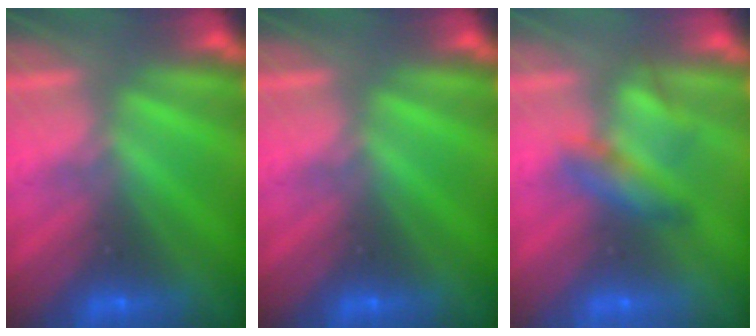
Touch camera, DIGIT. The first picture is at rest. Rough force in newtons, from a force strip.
{"total": 0.0}
{"total": 2.3}